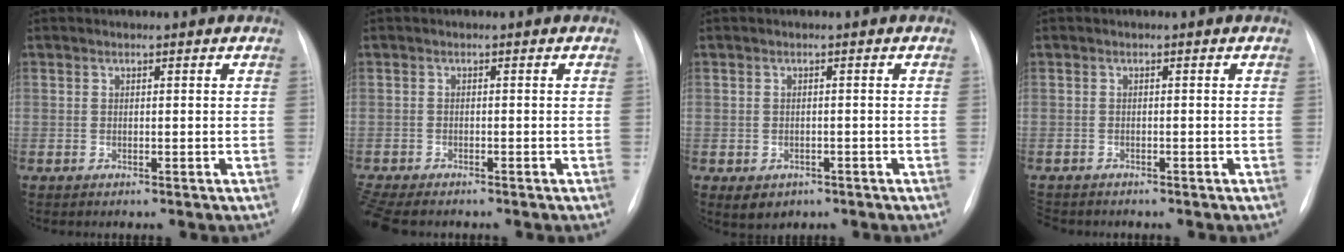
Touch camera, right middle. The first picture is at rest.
{"total": 6.5, "force": [-5.4, 2.1, 3.0], "torque": [-0.060, -0.008, -0.085]}
{"total": 3.2, "force": [-1.8, 2.5, 1.2], "torque": [-0.011, 0.001, -0.015]}
{"total": 3.8, "force": [-3.3, 1.7, 1.0], "torque": [-0.017, -0.006, -0.049]}